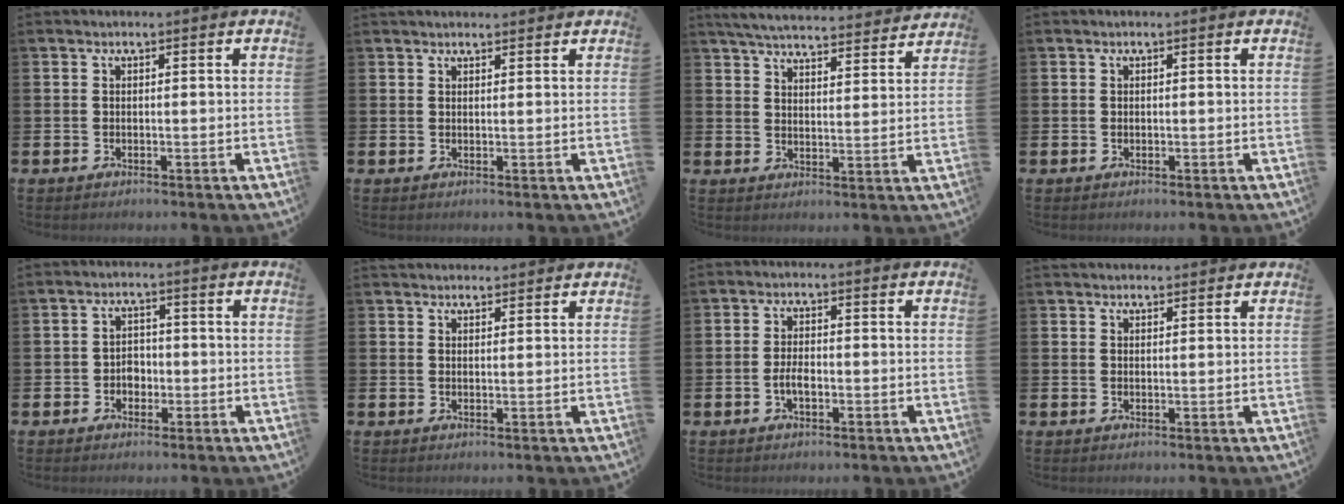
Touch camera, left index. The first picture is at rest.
{"total": 1.4, "force": [1.3, 0.4, 0.2], "torque": [0.005, -0.001, 0.022]}
{"total": 5.8, "force": [5.7, 0.7, 1.1], "torque": [-0.041, -0.040, 0.099]}
{"total": 0.0}
{"total": 2.6, "force": [-0.8, 2.2, 1.1], "torque": [-0.010, 0.001, -0.023]}
{"total": 2.3, "force": [2.2, 0.6, 0.0], "torque": [0.005, -0.010, 0.039]}
{"total": 2.5, "force": [-0.6, 1.2, 2.1], "torque": [-0.026, -0.003, -0.015]}
{"total": 1.6, "force": [1.6, 0.4, 0.1], "torque": [0.006, -0.005, 0.027]}